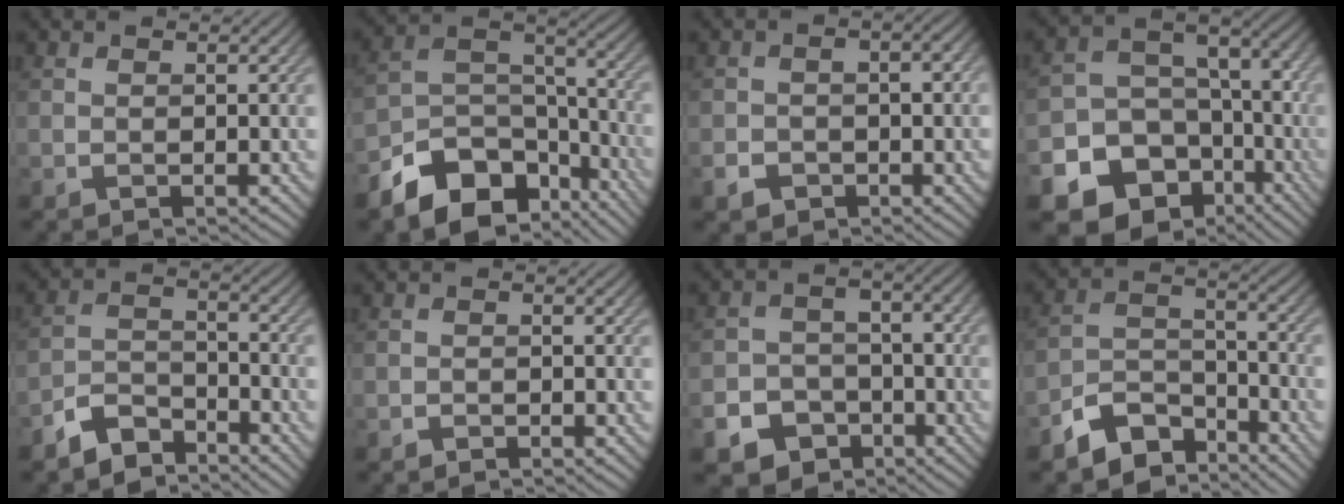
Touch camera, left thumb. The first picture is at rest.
{"total": 12.8, "force": [-8.5, 7.1, 6.5], "torque": [-0.130, -0.023, -0.154]}
{"total": 4.3, "force": [-1.7, 3.3, 2.1], "torque": [-0.025, -0.007, -0.030]}
{"total": 19.6, "force": [-10.0, 15.7, 5.9], "torque": [-0.158, -0.059, -0.143]}
{"total": 6.0, "force": [-5.1, 2.2, 2.2], "torque": [-0.043, -0.003, -0.112]}
{"total": 0.8, "force": [-0.7, 0.3, 0.1], "torque": [0.000, -0.001, -0.014]}
{"total": 11.7, "force": [-6.8, 9.2, 2.6], "torque": [-0.078, -0.036, -0.109]}
{"total": 8.3, "force": [-6.5, 3.8, 3.4], "torque": [-0.065, -0.008, -0.133]}